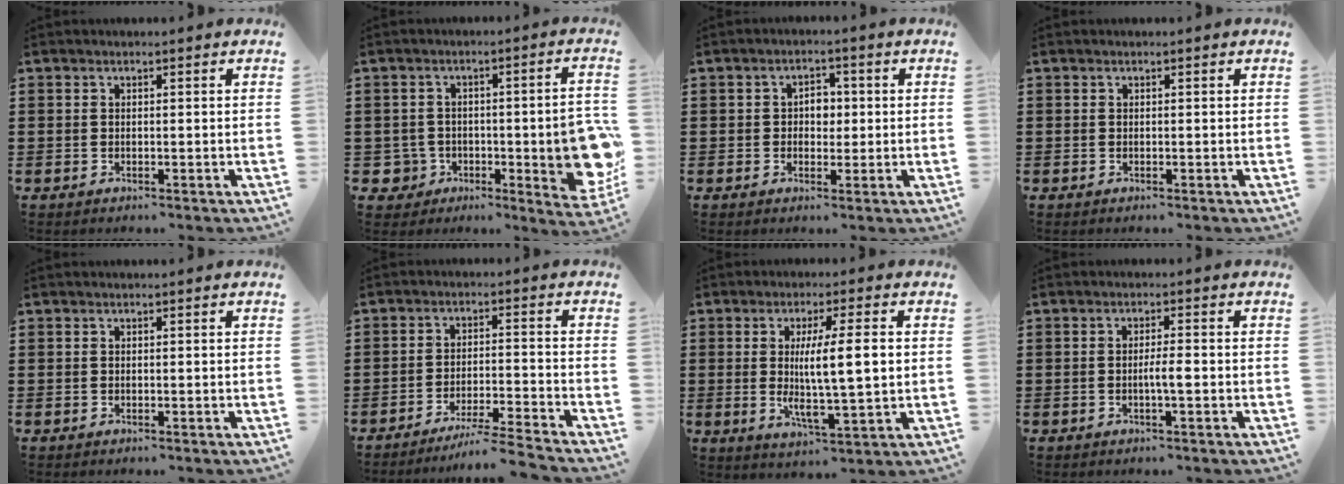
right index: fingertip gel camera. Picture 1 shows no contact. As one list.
[{"total": 8.7, "force": [-2.0, 5.2, 6.6], "torque": [-0.104, 0.003, -0.033]}, {"total": 3.0, "force": [0.0, 2.1, 2.1], "torque": [-0.038, 0.005, -0.004]}, {"total": 0.0}, {"total": 0.0}, {"total": 5.3, "force": [-4.8, -0.7, 2.1], "torque": [-0.043, -0.018, -0.094]}, {"total": 9.3, "force": [1.2, 1.8, 9.1], "torque": [-0.160, -0.001, 0.015]}, {"total": 2.5, "force": [-0.6, 0.1, 2.4], "torque": [-0.044, -0.002, -0.012]}]